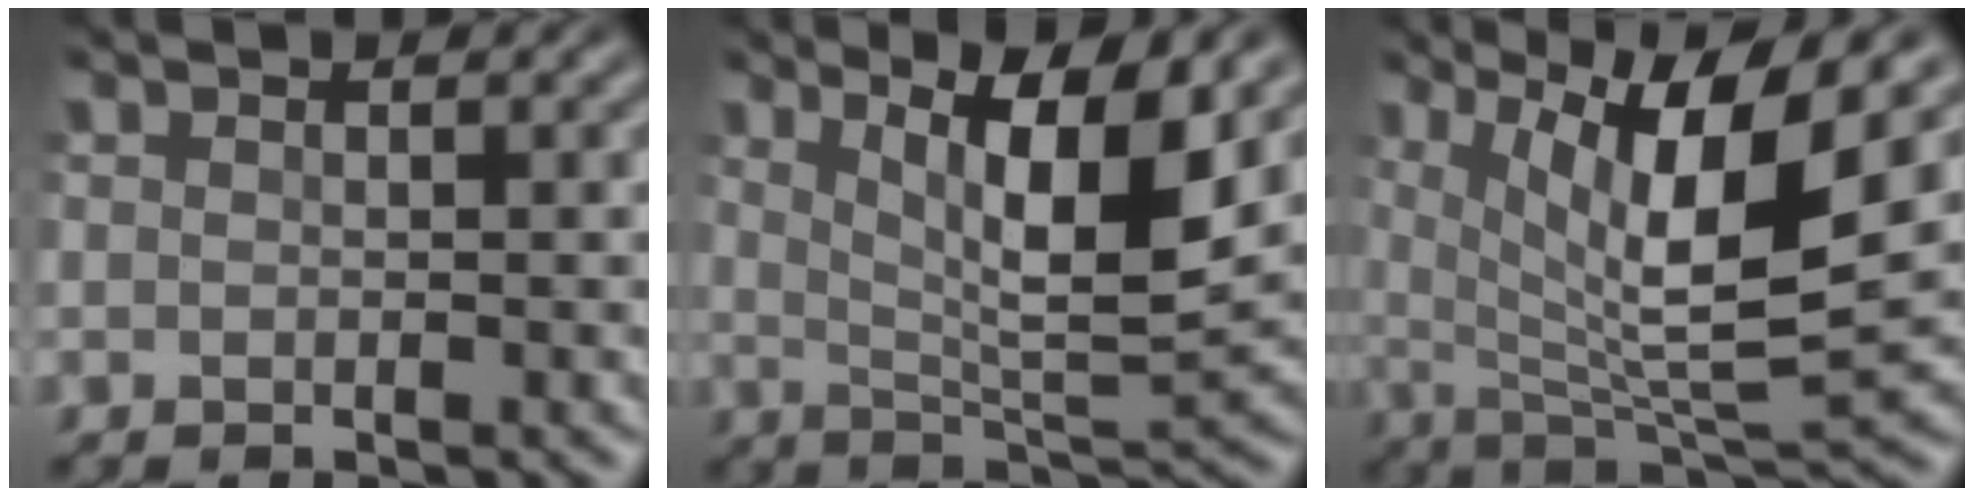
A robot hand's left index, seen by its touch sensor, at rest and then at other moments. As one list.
[{"total": 8.7, "force": [3.6, 2.0, 7.6], "torque": [-0.121, -0.007, 0.067]}, {"total": 10.6, "force": [3.3, 2.6, 9.8], "torque": [-0.168, -0.004, 0.066]}]